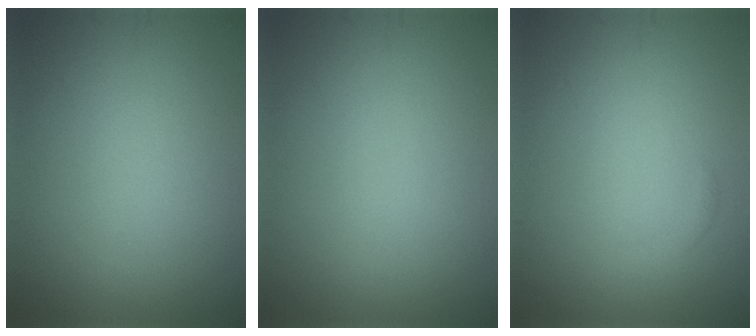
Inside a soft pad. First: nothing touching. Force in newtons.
{"total": 0.0}
{"total": 0.8, "press": 0.8, "slide": 0.0}